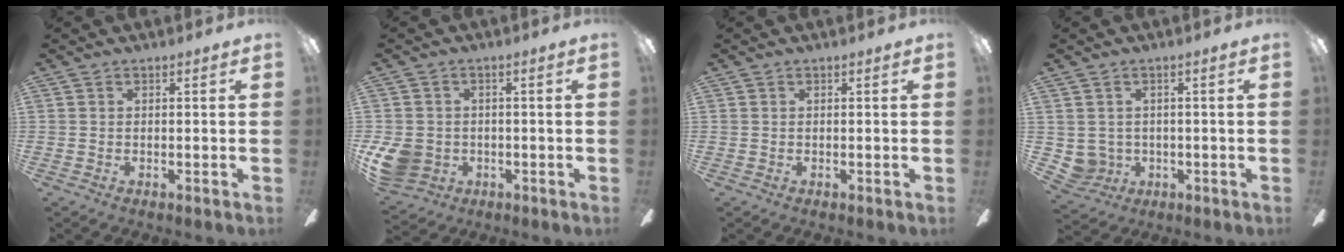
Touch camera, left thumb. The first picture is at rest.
{"total": 8.1, "force": [-2.0, 7.1, 3.5], "torque": [-0.092, 0.015, -0.034]}
{"total": 0.0}
{"total": 4.2, "force": [0.5, 4.1, 0.6], "torque": [-0.040, -0.001, 0.010]}